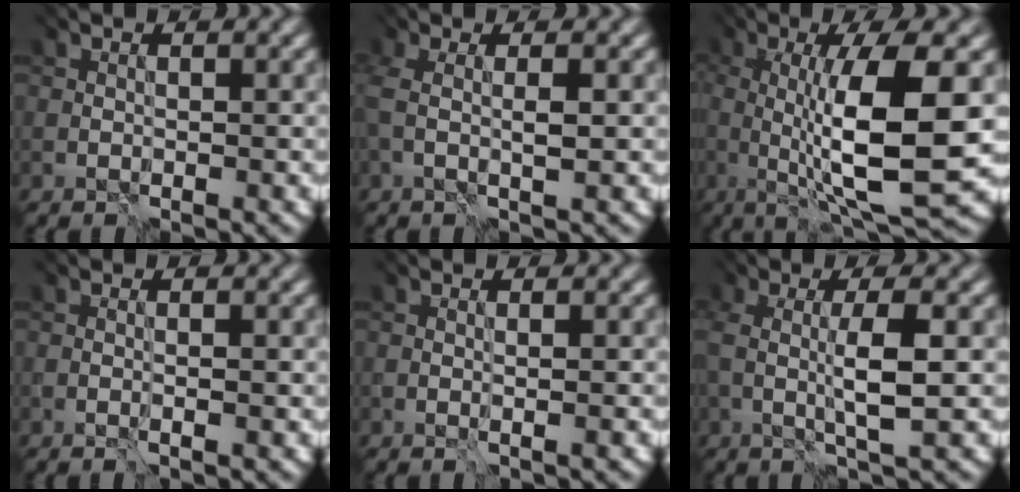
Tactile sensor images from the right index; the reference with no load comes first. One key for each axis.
{"total": 1.8, "fx": -0.1, "fy": -0.1, "fz": 1.8, "tx": -0.043, "ty": 0.000, "tz": -0.004}
{"total": 9.5, "fx": -0.6, "fy": 1.8, "fz": 9.3, "tx": -0.144, "ty": -0.017, "tz": -0.004}
{"total": 0.7, "fx": -0.4, "fy": -0.5, "fz": 0.4, "tx": -0.007, "ty": -0.005, "tz": -0.006}
{"total": 0.6, "fx": -0.1, "fy": -0.6, "fz": 0.1, "tx": -0.001, "ty": -0.003, "tz": -0.001}
{"total": 3.3, "fx": -0.4, "fy": -0.1, "fz": 3.2, "tx": -0.069, "ty": -0.005, "tz": -0.007}